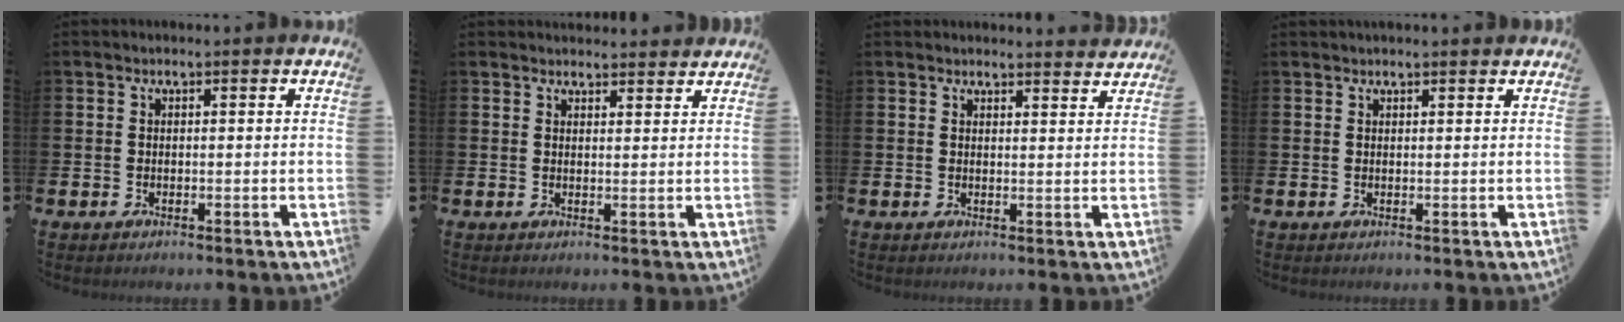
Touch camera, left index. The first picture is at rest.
{"total": 2.3, "force": [2.2, 0.5, -0.1], "torque": [0.010, -0.014, 0.038]}
{"total": 2.4, "force": [2.4, 0.2, -0.1], "torque": [0.010, -0.017, 0.040]}
{"total": 1.0, "force": [1.0, 0.0, 0.1], "torque": [0.009, -0.004, 0.015]}